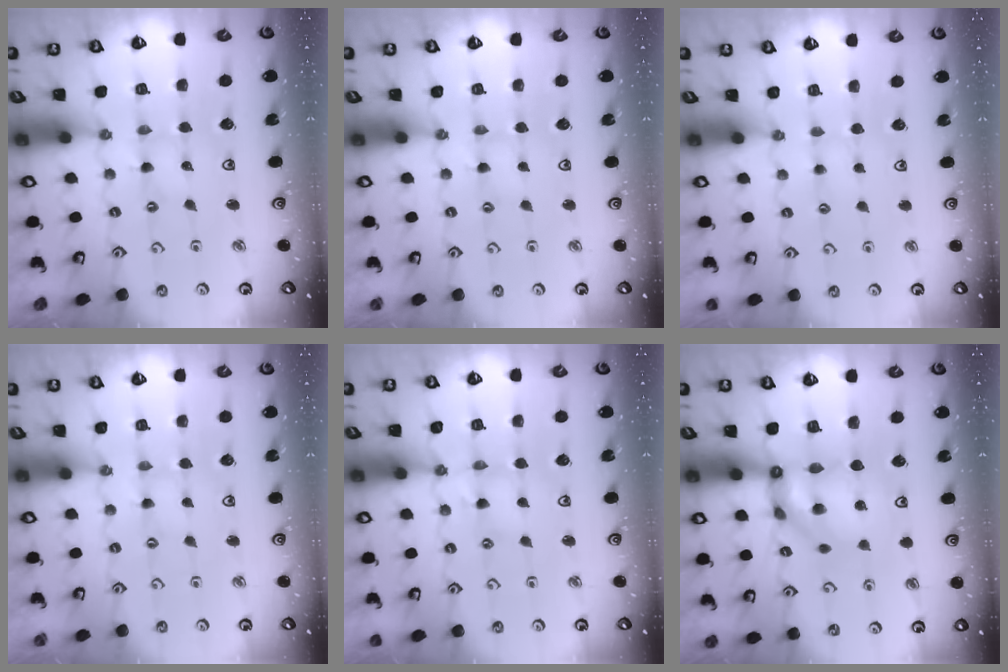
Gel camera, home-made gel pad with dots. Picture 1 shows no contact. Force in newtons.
{"total": 1.7, "press": 1.7, "slide": 0.4}
{"total": 2.0, "press": 2.0, "slide": 0.3}
{"total": 0.0}
{"total": 2.9, "press": 2.9, "slide": 0.4}
{"total": 9.8, "press": 9.7, "slide": 1.4}